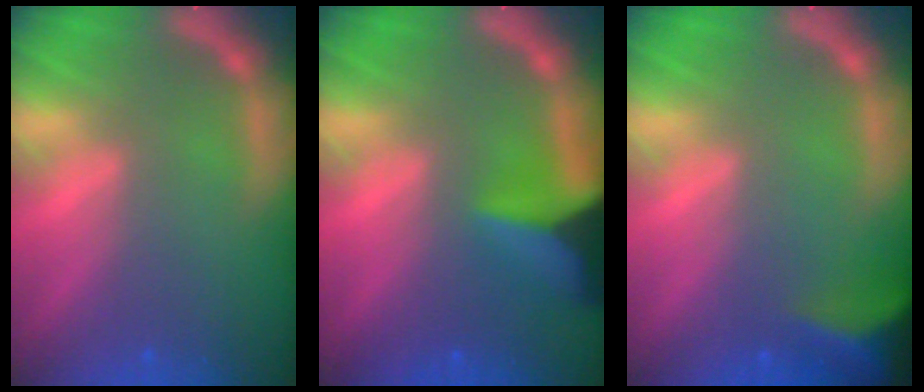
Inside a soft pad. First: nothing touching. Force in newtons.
{"total": 7.9}
{"total": 7.0}